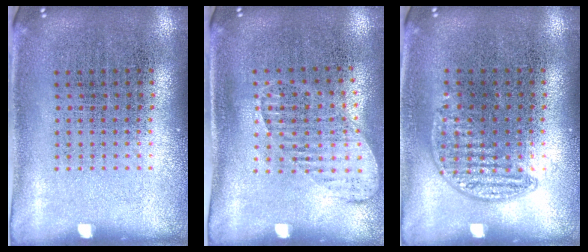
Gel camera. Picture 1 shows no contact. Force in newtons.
{"total": 1.4, "press": 1.1, "slide": 0.8}
{"total": 0.8, "press": 0.6, "slide": 0.5}